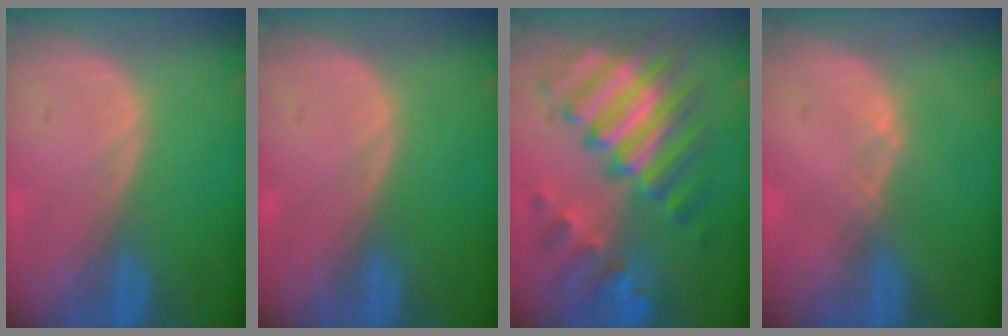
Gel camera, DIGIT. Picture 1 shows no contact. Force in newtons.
{"total": 0.0}
{"total": 11.3, "press": 11.2, "slide": 1.2}
{"total": 0.6, "press": 0.5, "slide": 0.2}